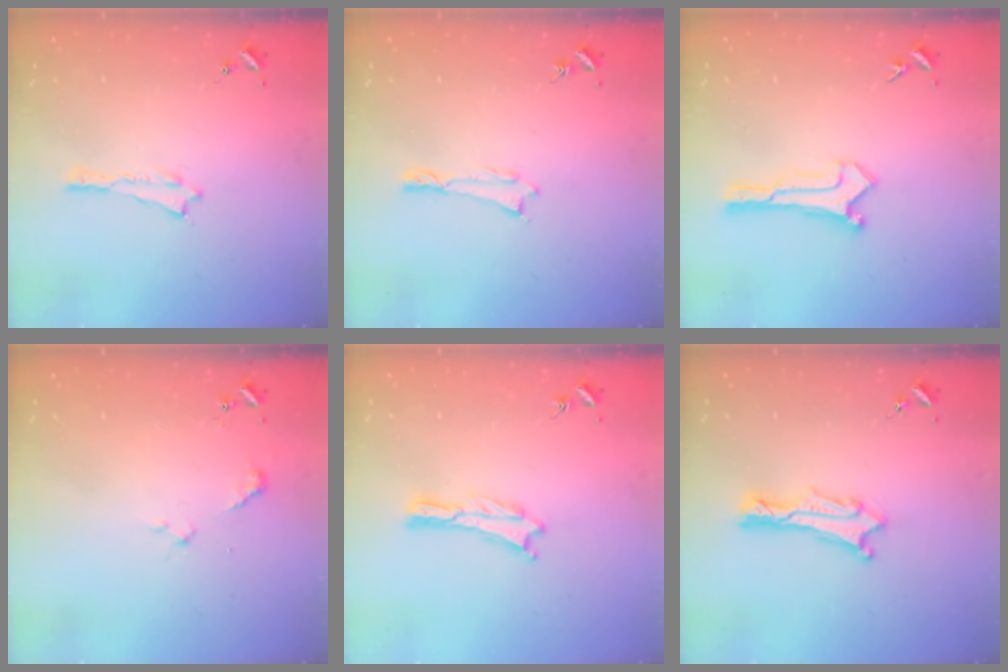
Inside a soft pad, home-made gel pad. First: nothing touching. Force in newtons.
{"total": 0.0}
{"total": 0.6, "press": 0.6, "slide": 0.0}
{"total": 2.4, "press": 2.3, "slide": 0.3}
{"total": 0.0}
{"total": 1.3, "press": 1.3, "slide": 0.1}